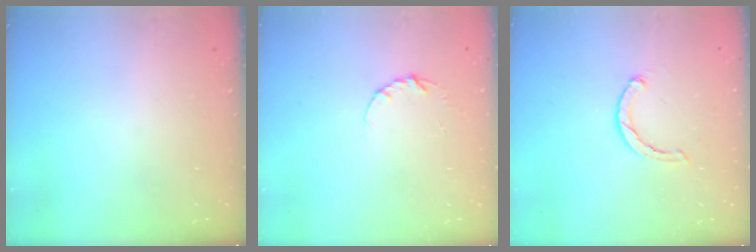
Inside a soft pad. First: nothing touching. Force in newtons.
{"total": 3.5, "press": 3.4, "slide": 0.4}
{"total": 1.8, "press": 1.8, "slide": 0.4}